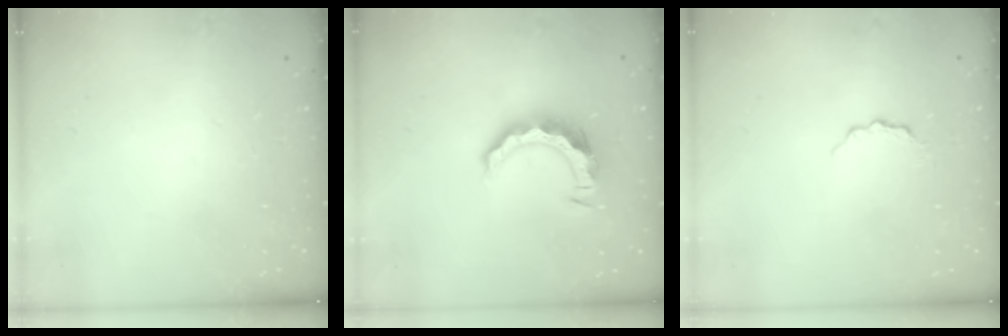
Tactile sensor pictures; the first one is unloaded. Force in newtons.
{"total": 9.2, "press": 9.1, "slide": 1.0}
{"total": 4.0, "press": 3.9, "slide": 0.4}